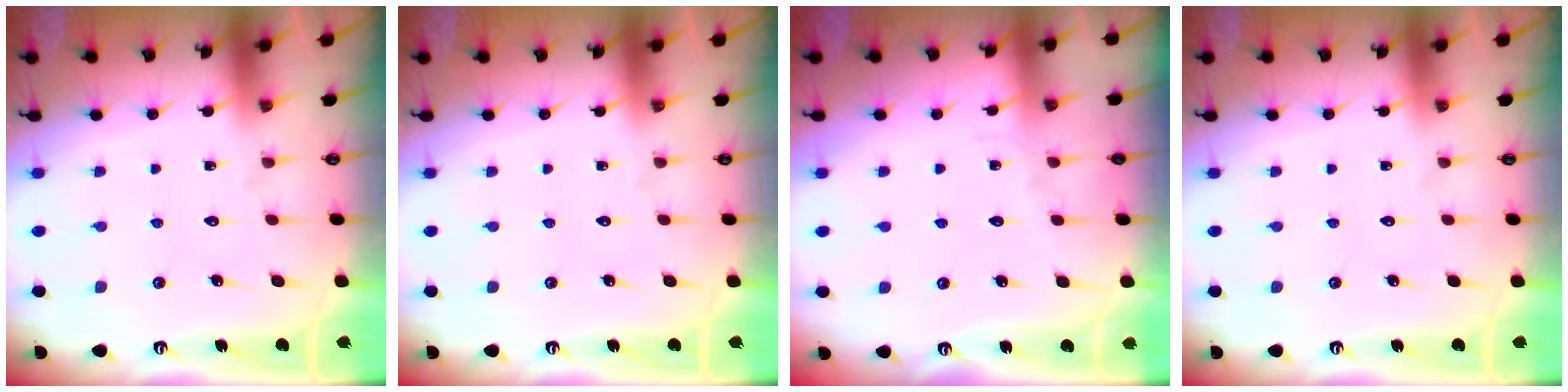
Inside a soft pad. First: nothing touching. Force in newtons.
{"total": 0.0}
{"total": 2.6, "press": 2.6, "slide": 0.2}
{"total": 0.0}